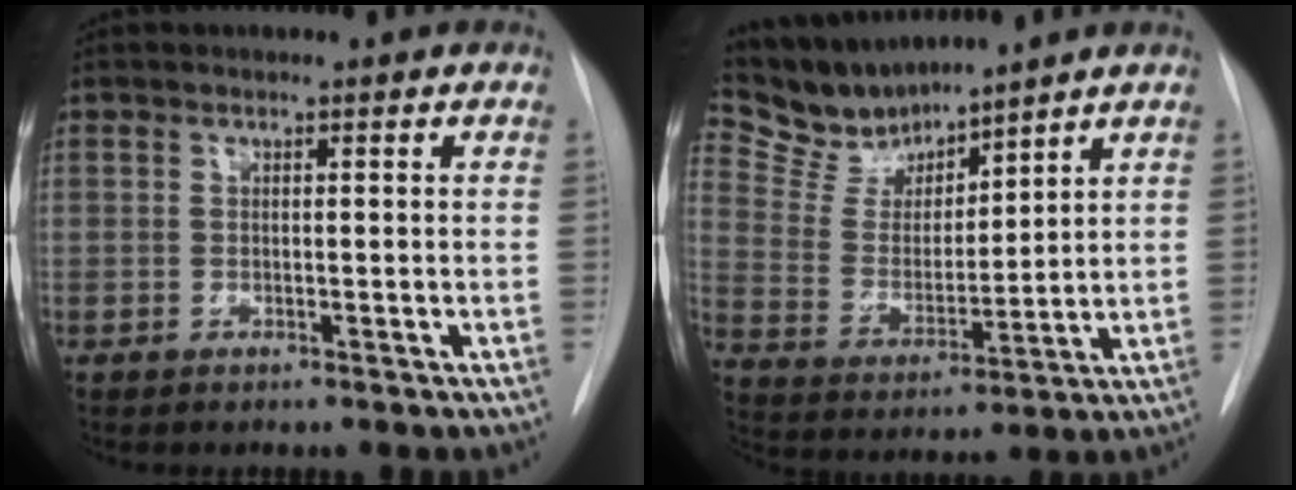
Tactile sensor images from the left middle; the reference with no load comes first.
{"total": 10.0, "force": [9.6, 1.9, 1.8], "torque": [-0.050, 0.009, 0.202]}